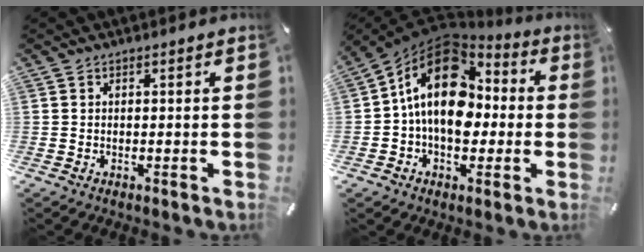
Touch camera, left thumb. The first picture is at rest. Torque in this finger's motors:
{"motor_torque": [0.87, 1.90, 2.77, 0.00, 0.31]}